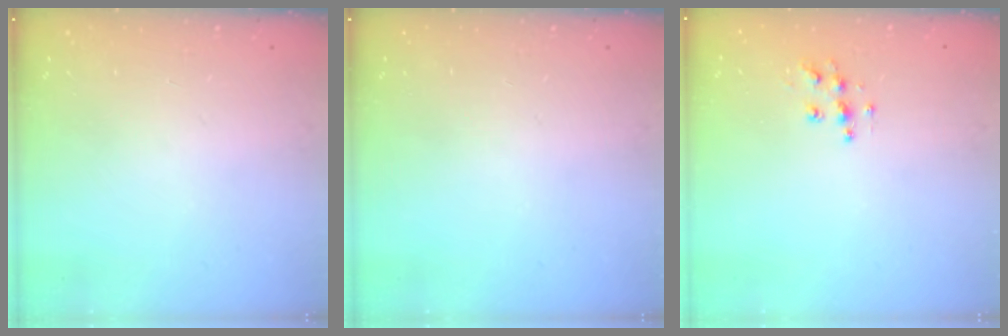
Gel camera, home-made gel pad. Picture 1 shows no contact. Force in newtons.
{"total": 0.0}
{"total": 7.5, "press": 7.5, "slide": 0.1}